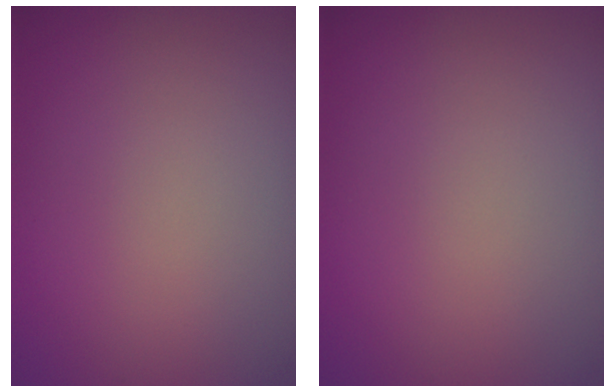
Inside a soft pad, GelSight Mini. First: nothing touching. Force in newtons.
{"total": 0.0}